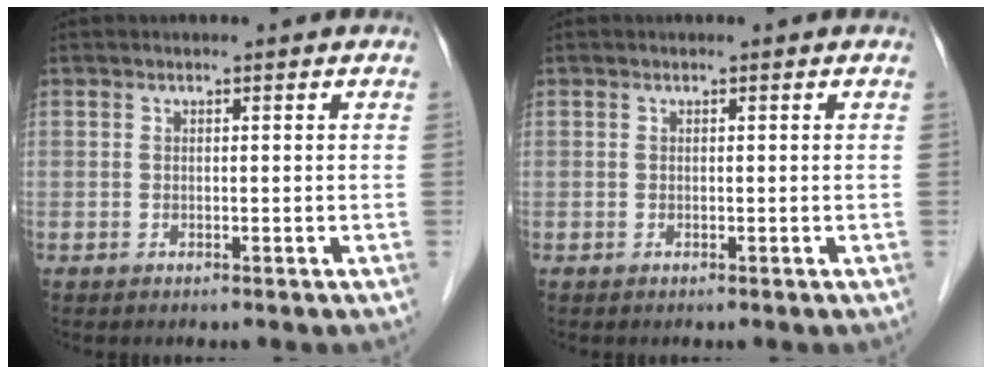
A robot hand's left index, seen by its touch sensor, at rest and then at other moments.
{"total": 0.0}